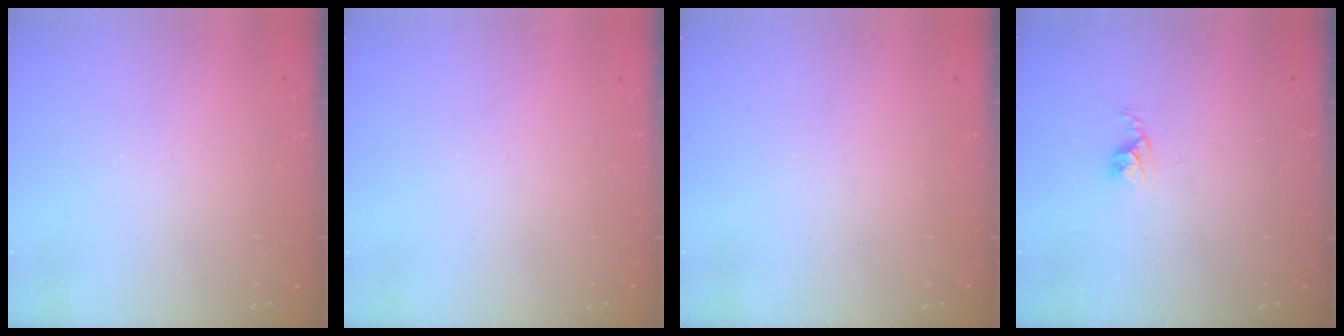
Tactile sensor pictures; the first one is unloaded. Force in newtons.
{"total": 0.0}
{"total": 0.0}
{"total": 2.5, "press": 2.5, "slide": 0.4}